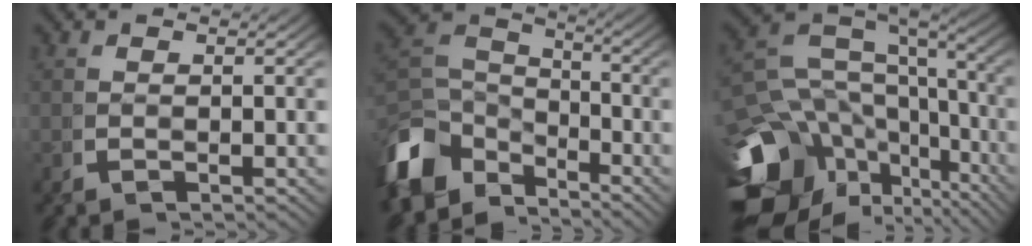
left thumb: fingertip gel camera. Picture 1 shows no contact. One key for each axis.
{"total": 10.4, "fx": -3.9, "fy": 7.3, "fz": 6.2, "tx": -0.130, "ty": -0.033, "tz": -0.057}
{"total": 15.6, "fx": -4.4, "fy": 10.8, "fz": 10.3, "tx": -0.189, "ty": -0.059, "tz": -0.046}